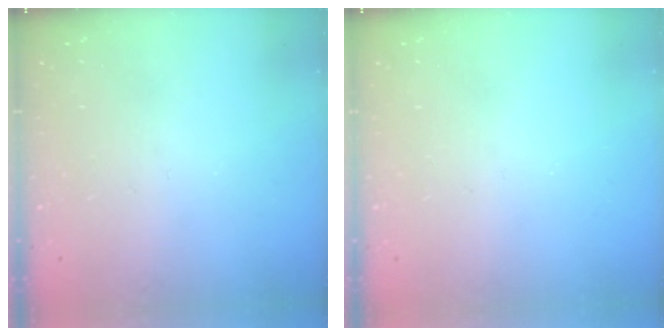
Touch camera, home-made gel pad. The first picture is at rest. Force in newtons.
{"total": 0.0}